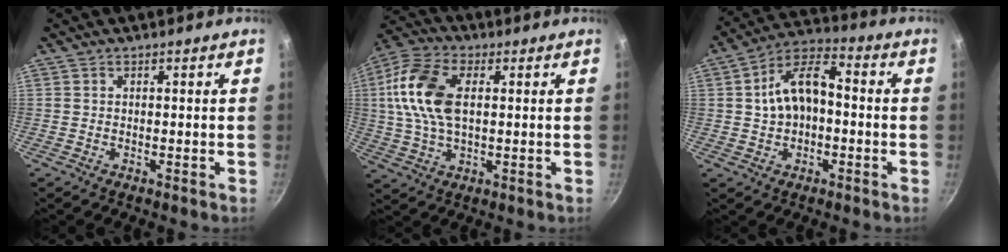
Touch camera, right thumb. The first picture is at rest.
{"total": 13.7, "force": [1.9, 7.9, 11.0], "torque": [-0.211, 0.017, 0.023]}
{"total": 11.7, "force": [0.0, 7.3, 9.1], "torque": [-0.141, 0.043, -0.009]}